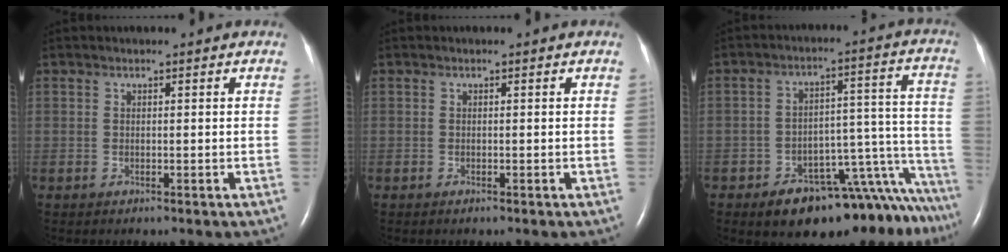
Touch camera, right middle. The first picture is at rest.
{"total": 0.0}
{"total": 17.7, "force": [-14.8, 4.0, 8.8], "torque": [-0.015, 0.058, -0.193]}